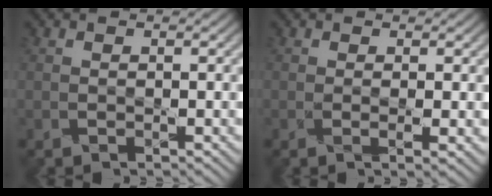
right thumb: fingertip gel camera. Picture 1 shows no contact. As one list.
[{"total": 1.7, "force": [0.0, 0.2, 1.7], "torque": [-0.036, -0.003, -0.001]}]